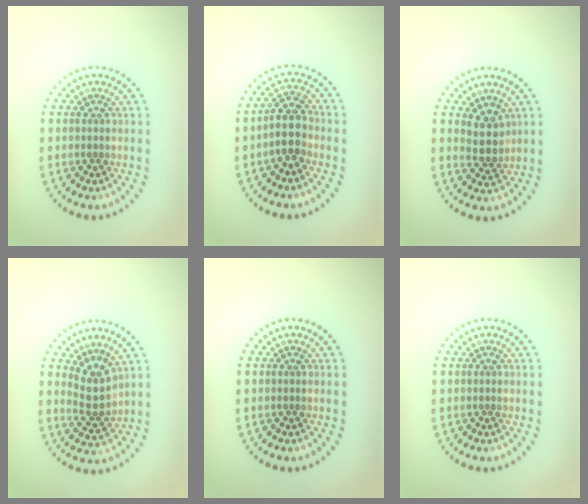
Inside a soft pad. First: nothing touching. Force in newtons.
{"total": 2.9, "press": 2.6, "slide": 1.4}
{"total": 2.7, "press": 2.3, "slide": 1.5}
{"total": 2.8, "press": 2.2, "slide": 1.7}
{"total": 0.0}
{"total": 0.0}